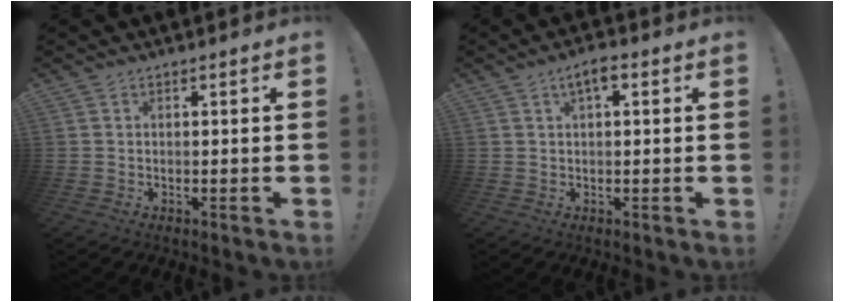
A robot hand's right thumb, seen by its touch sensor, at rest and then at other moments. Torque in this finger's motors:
{"motor_torque": [0.00, -0.01, 0.07, 0.03, 0.02]}